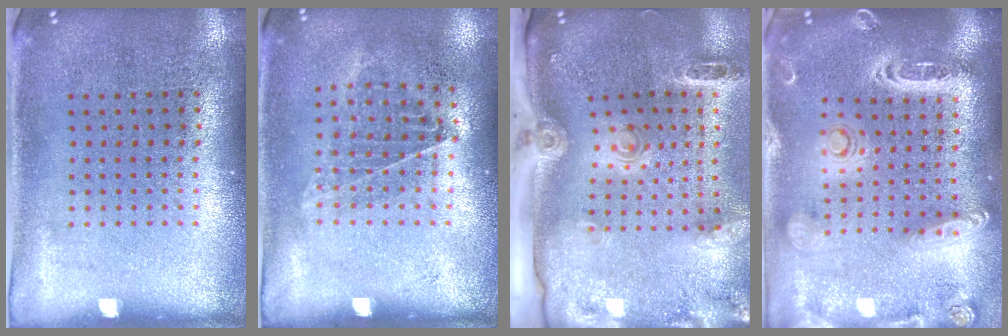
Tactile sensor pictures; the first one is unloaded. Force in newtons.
{"total": 0.9, "press": 0.8, "slide": 0.4}
{"total": 2.9, "press": 2.1, "slide": 2.1}
{"total": 2.6, "press": 2.3, "slide": 1.2}